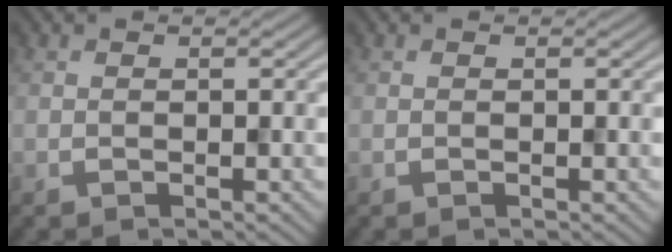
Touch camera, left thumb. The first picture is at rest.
{"total": 0.0}